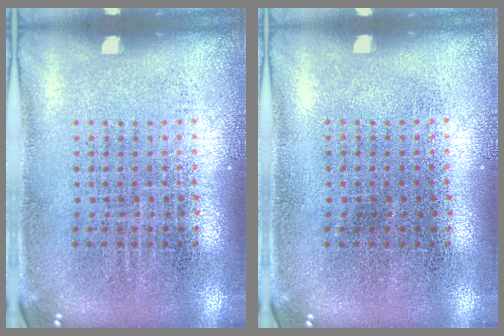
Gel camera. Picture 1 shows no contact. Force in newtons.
{"total": 0.0}